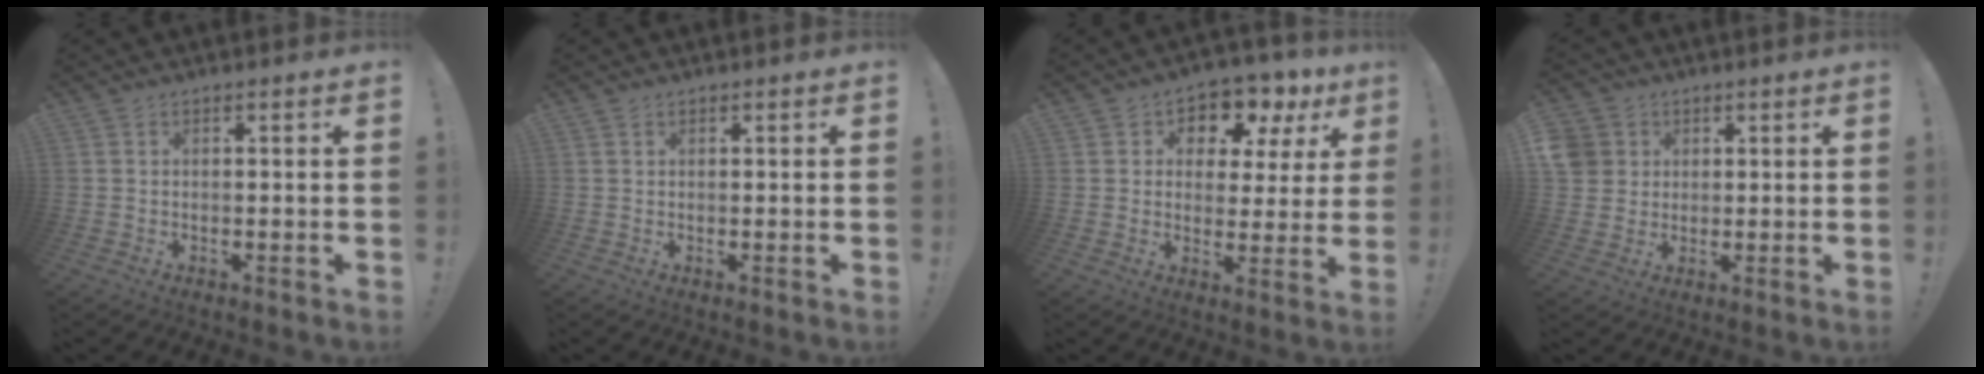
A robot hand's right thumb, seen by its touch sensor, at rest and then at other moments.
{"total": 0.6, "force": [0.5, 0.4, 0.1], "torque": [0.004, -0.002, 0.008]}
{"total": 6.9, "force": [4.4, 4.7, 2.4], "torque": [-0.029, -0.046, 0.078]}
{"total": 6.9, "force": [1.9, 6.4, 1.9], "torque": [-0.037, -0.004, 0.039]}